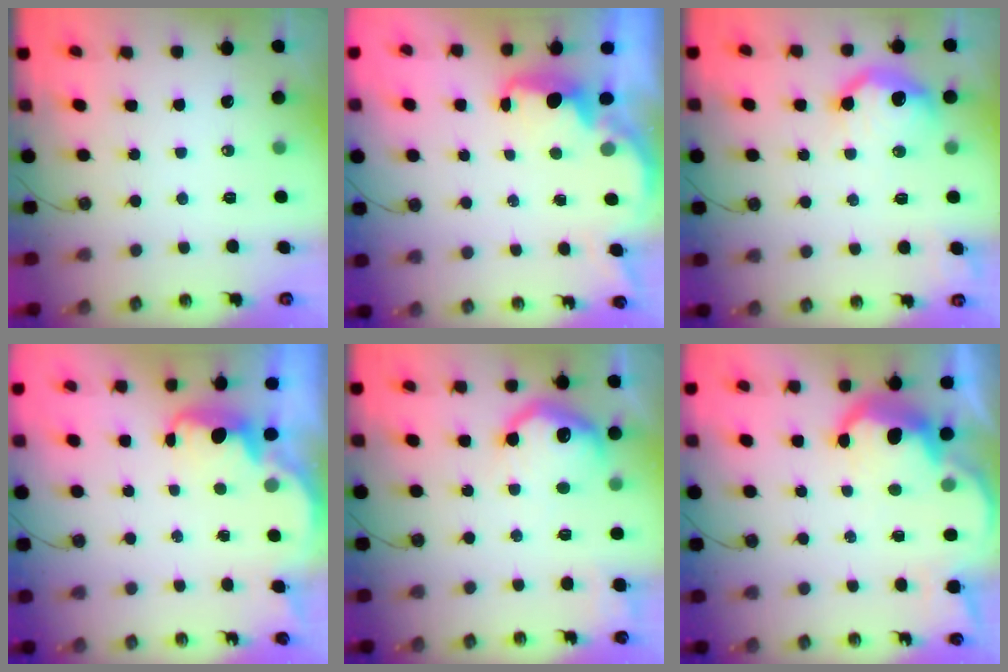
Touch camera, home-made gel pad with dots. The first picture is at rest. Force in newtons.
{"total": 2.4, "press": 2.3, "slide": 0.8}
{"total": 13.8, "press": 13.8, "slide": 1.0}
{"total": 3.0, "press": 2.9, "slide": 0.7}
{"total": 13.7, "press": 13.7, "slide": 1.3}
{"total": 10.7, "press": 10.6, "slide": 1.2}